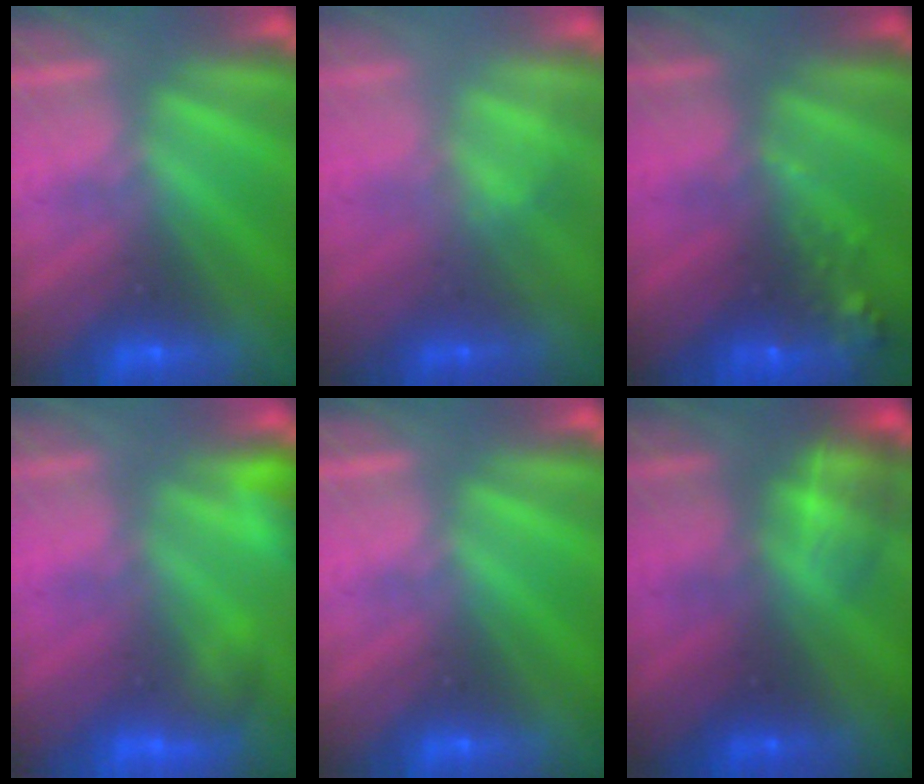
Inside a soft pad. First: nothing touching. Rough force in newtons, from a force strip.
{"total": 2.3}
{"total": 6.6}
{"total": 4.8}
{"total": 0.0}
{"total": 2.3}